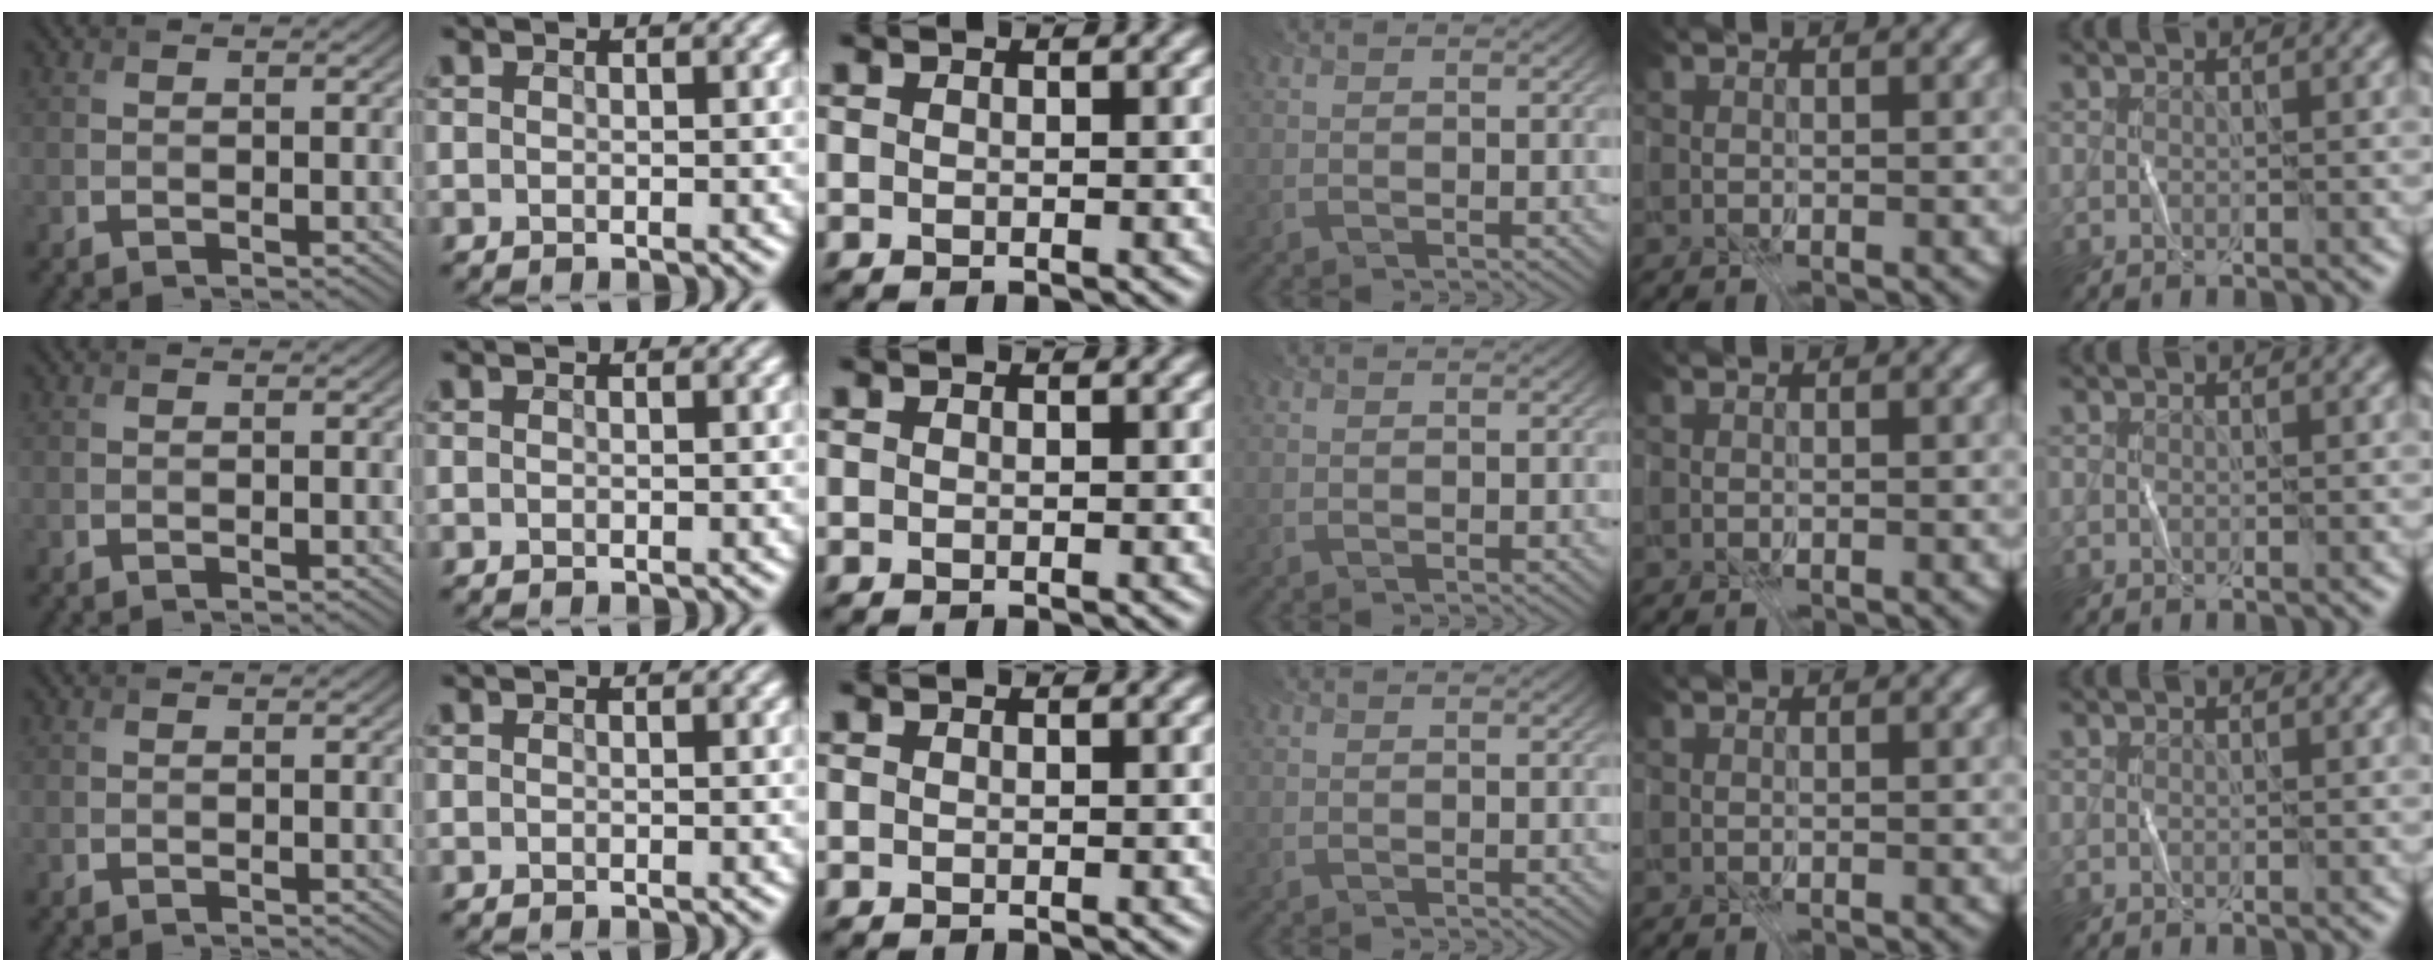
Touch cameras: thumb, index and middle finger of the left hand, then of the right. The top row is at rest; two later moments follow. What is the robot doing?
{"motion": "fold", "object": "file"}